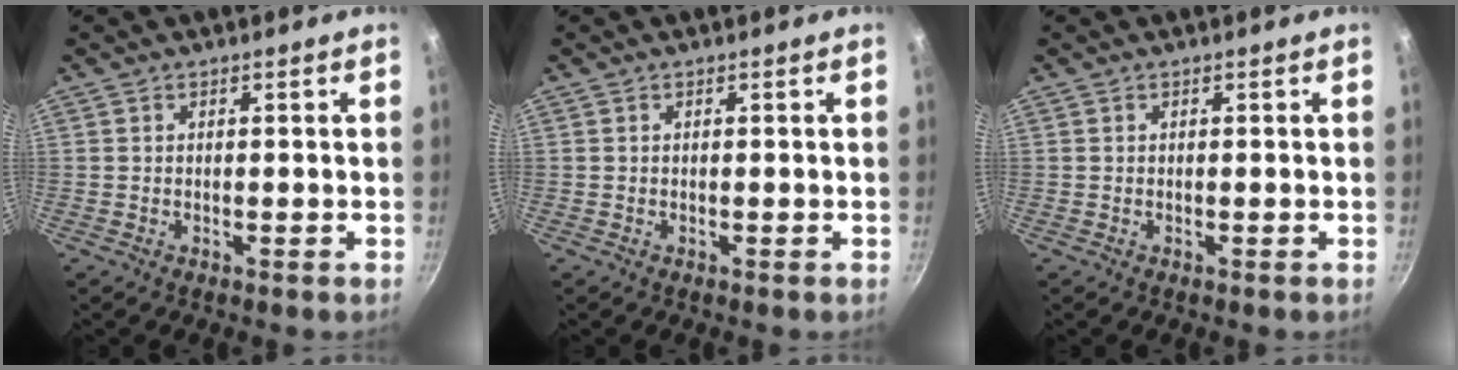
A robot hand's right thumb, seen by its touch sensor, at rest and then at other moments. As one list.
[{"total": 0.0}, {"total": 0.0}]